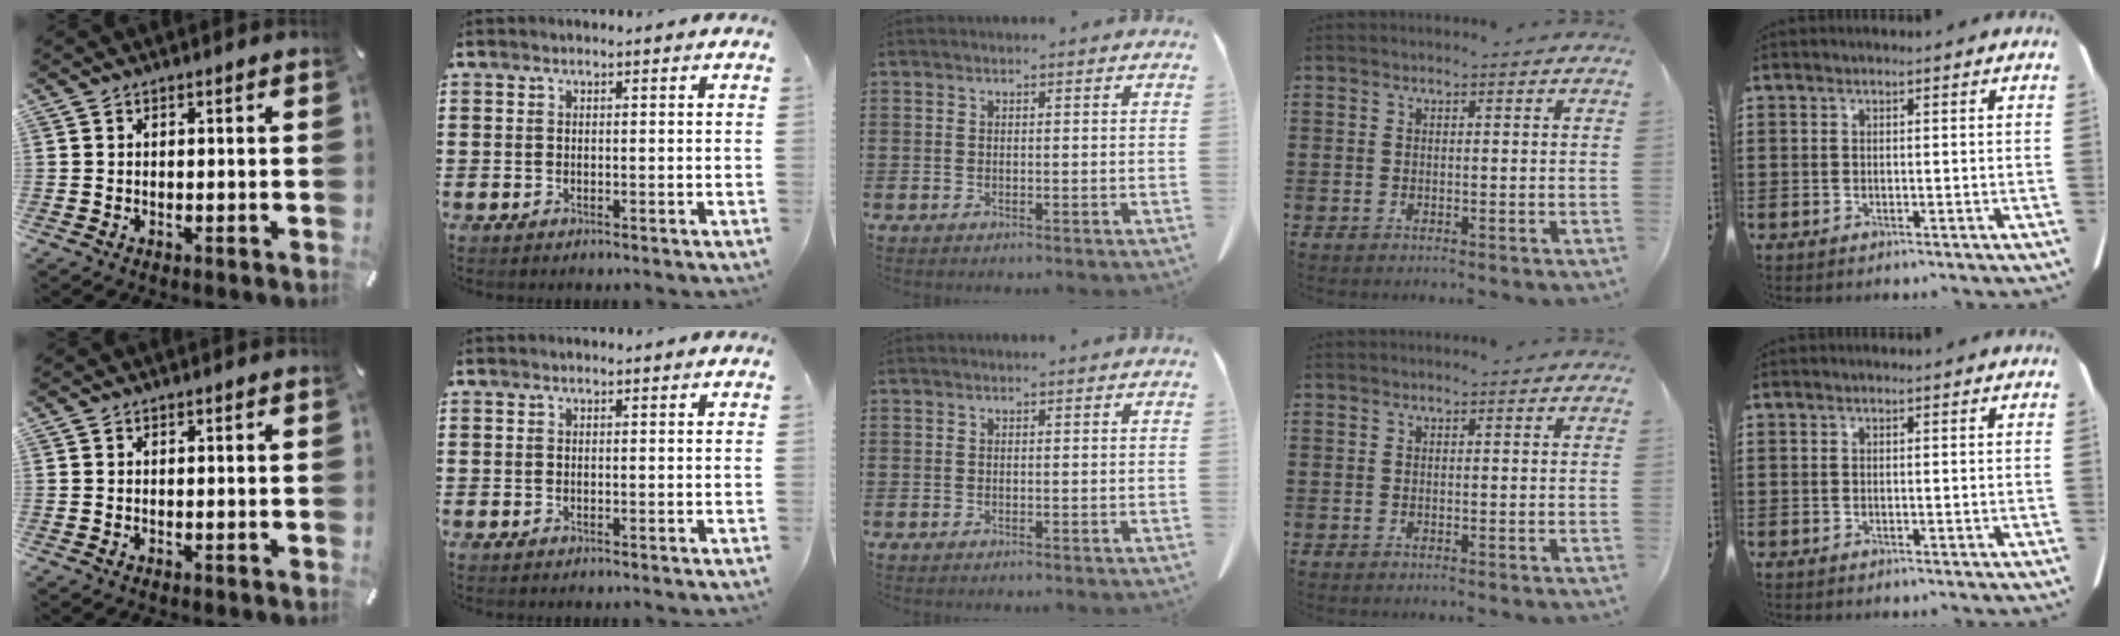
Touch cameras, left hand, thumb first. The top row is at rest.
{}